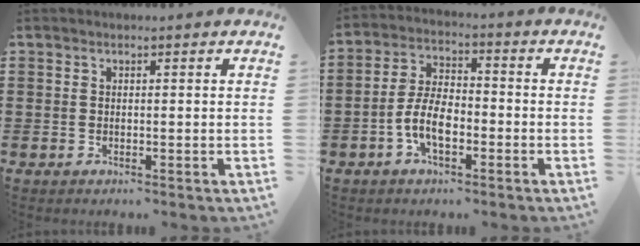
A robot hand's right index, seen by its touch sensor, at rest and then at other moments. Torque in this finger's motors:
{"motor_torque": [1.18, 0.95, 0.25, 0.18]}